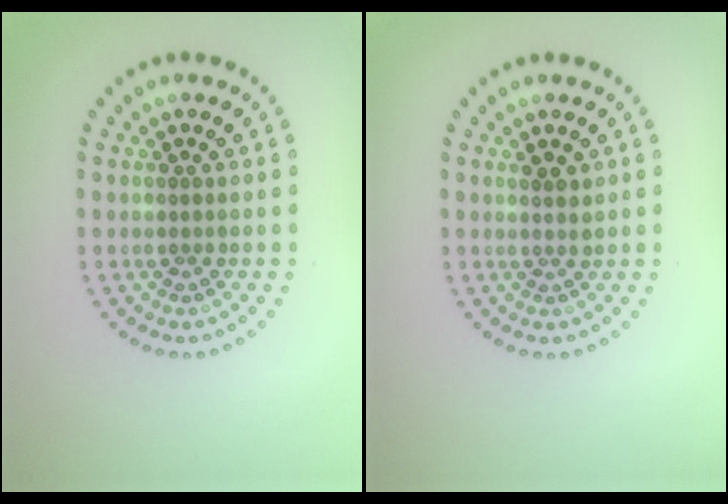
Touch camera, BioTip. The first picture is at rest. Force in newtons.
{"total": 1.2, "press": 1.0, "slide": 0.7}